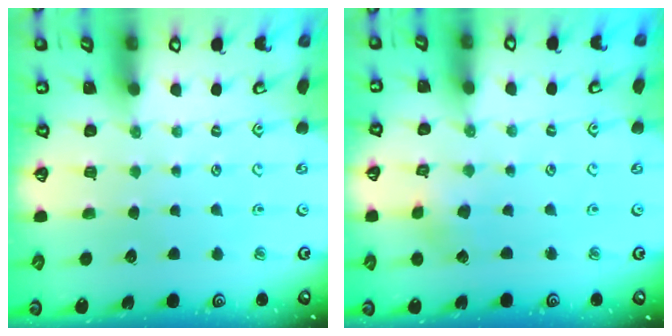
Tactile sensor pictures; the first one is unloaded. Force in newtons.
{"total": 2.1, "press": 2.1, "slide": 0.1}